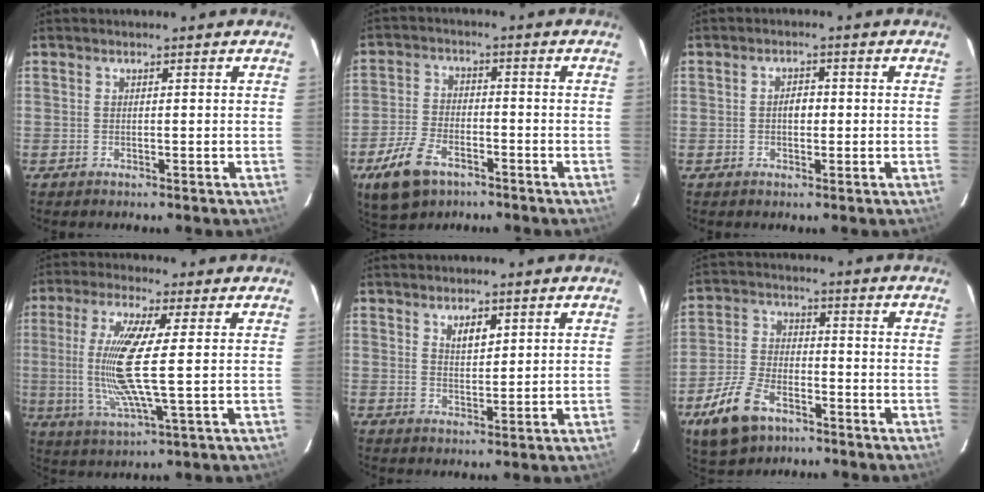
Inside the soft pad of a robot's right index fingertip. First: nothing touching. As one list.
[{"total": 10.2, "force": [-6.3, 5.5, 5.8], "torque": [-0.147, -0.005, -0.118]}, {"total": 2.3, "force": [-0.2, 1.5, 1.7], "torque": [-0.029, 0.008, -0.004]}, {"total": 13.4, "force": [0.7, 1.5, 13.3], "torque": [-0.264, -0.008, 0.014]}, {"total": 3.3, "force": [1.8, 1.5, 2.3], "torque": [-0.036, 0.002, 0.032]}, {"total": 11.6, "force": [-7.1, 6.1, 6.8], "torque": [-0.166, -0.005, -0.134]}]